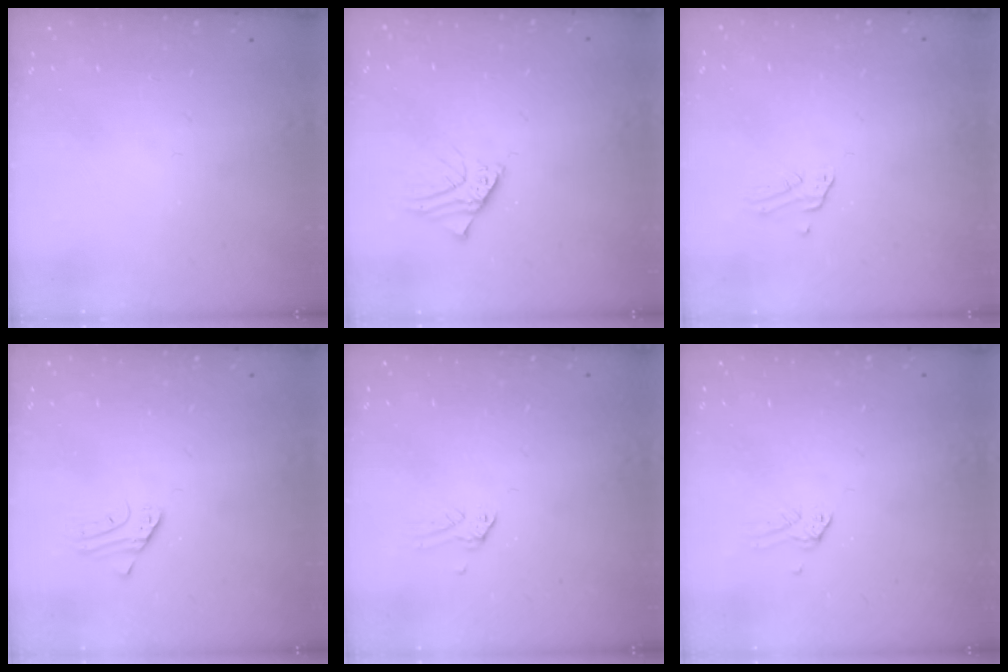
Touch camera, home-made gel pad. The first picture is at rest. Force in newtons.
{"total": 2.6, "press": 2.6, "slide": 0.3}
{"total": 1.4, "press": 1.4, "slide": 0.1}
{"total": 2.0, "press": 2.0, "slide": 0.1}
{"total": 0.0}
{"total": 0.0}